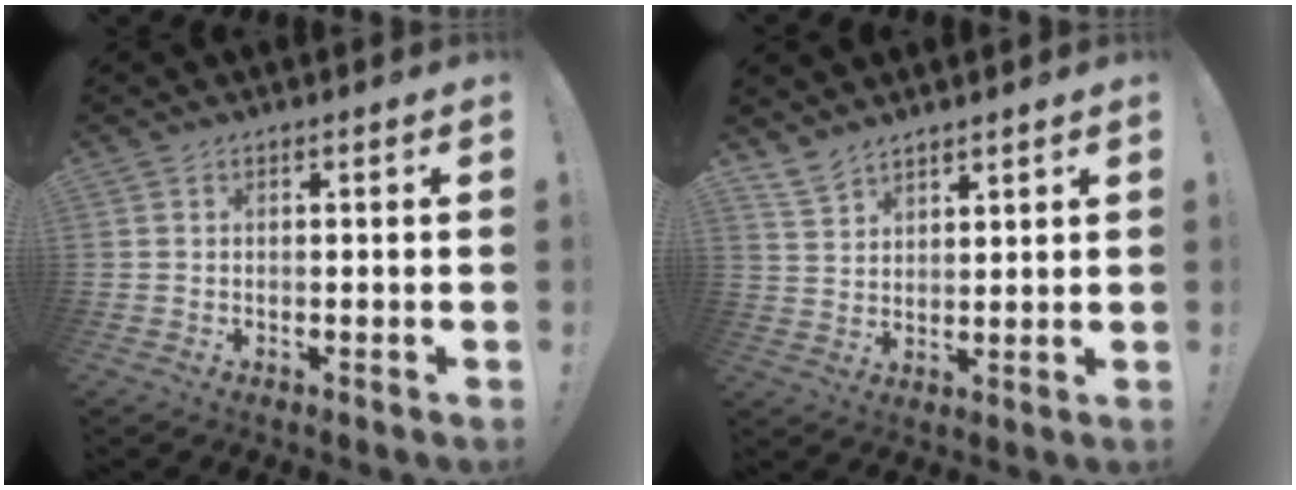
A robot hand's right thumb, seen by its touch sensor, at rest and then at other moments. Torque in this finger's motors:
{"motor_torque": [0.18, -0.14, 0.10, -0.06, 0.01]}